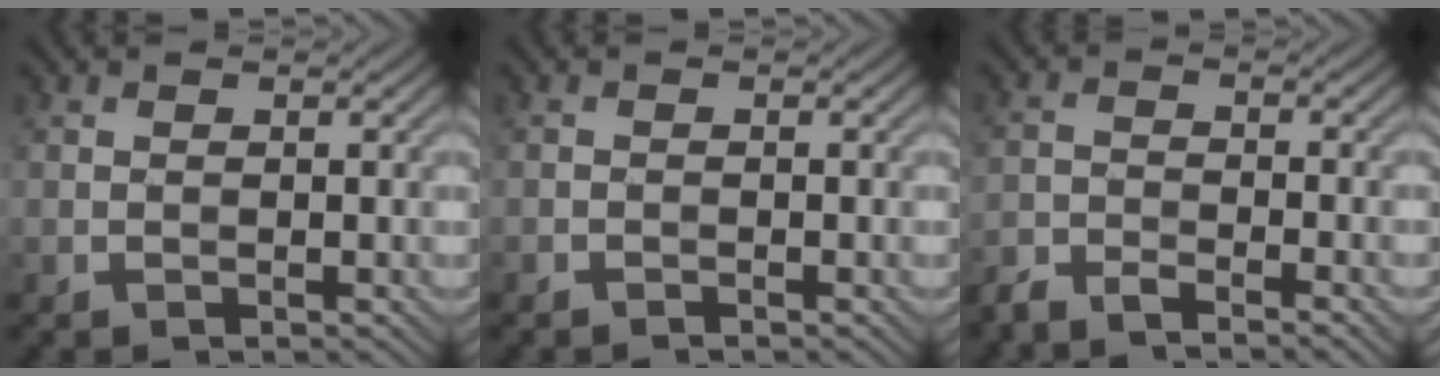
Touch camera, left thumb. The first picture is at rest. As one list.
[{"total": 0.5, "force": [-0.5, 0.0, 0.1], "torque": [0.000, 0.000, -0.011]}, {"total": 4.1, "force": [-3.6, 0.6, 1.8], "torque": [-0.036, -0.008, -0.077]}]